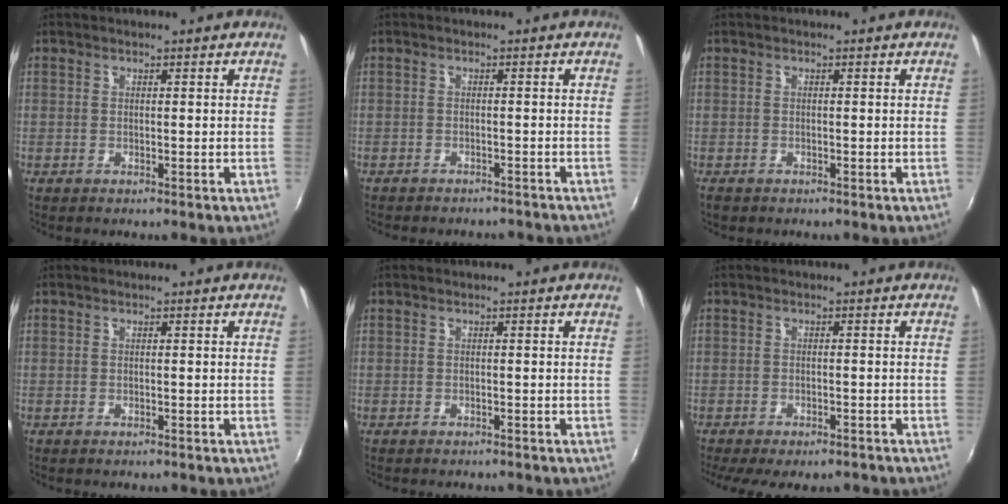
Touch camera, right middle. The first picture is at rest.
{"total": 6.5, "force": [-5.9, 1.9, 2.1], "torque": [-0.052, -0.012, -0.079]}
{"total": 1.3, "force": [-1.0, 0.7, 0.5], "torque": [-0.014, -0.002, -0.016]}
{"total": 0.8, "force": [-0.7, 0.2, 0.3], "torque": [-0.006, -0.001, -0.010]}
{"total": 2.5, "force": [-2.3, 0.6, 0.8], "torque": [-0.021, -0.009, -0.032]}
{"total": 10.3, "force": [-8.5, 2.9, 5.0], "torque": [-0.108, -0.029, -0.120]}